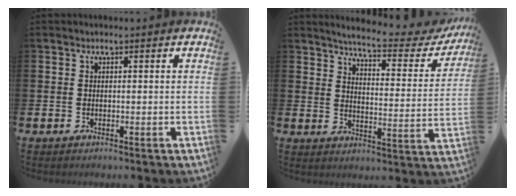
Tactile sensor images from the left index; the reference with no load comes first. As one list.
[{"total": 5.8, "force": [5.3, 0.6, 2.2], "torque": [-0.053, -0.043, 0.082]}]